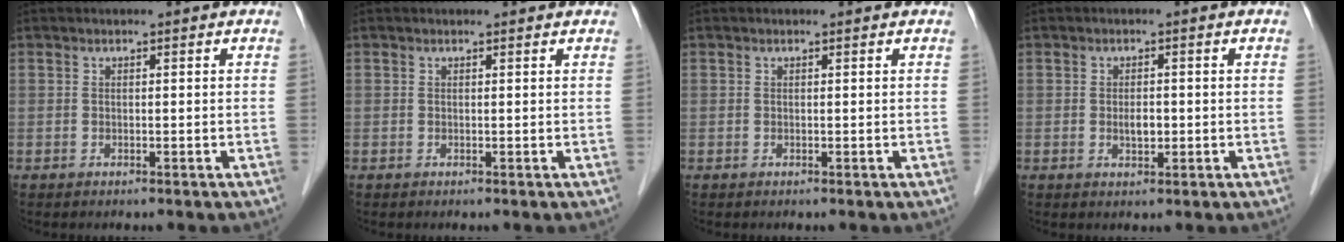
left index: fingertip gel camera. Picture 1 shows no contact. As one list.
[{"total": 1.8, "force": [1.7, 0.6, 0.3], "torque": [-0.011, 0.017, 0.015]}, {"total": 0.7, "force": [0.7, 0.1, 0.1], "torque": [-0.008, 0.009, 0.010]}, {"total": 1.8, "force": [-0.3, 0.8, 1.5], "torque": [-0.029, -0.003, -0.001]}]